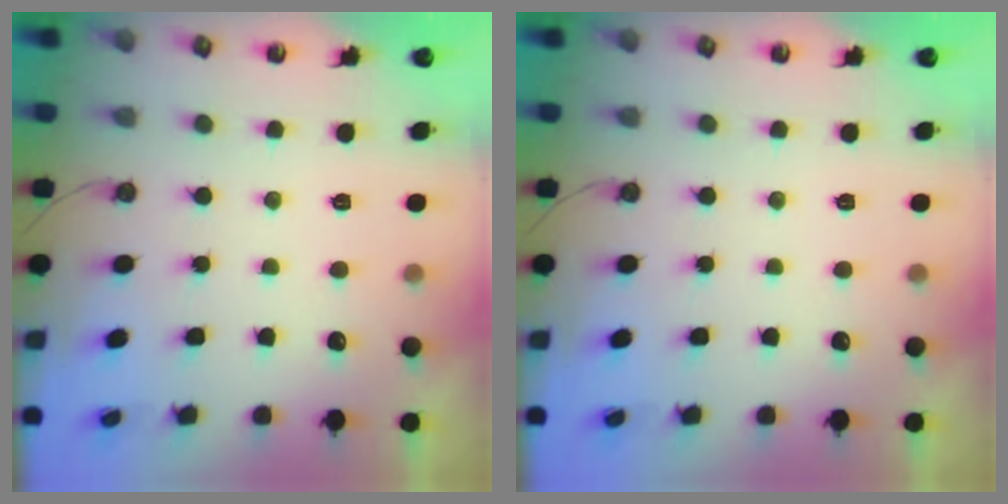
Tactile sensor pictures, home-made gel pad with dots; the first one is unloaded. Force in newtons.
{"total": 0.0}